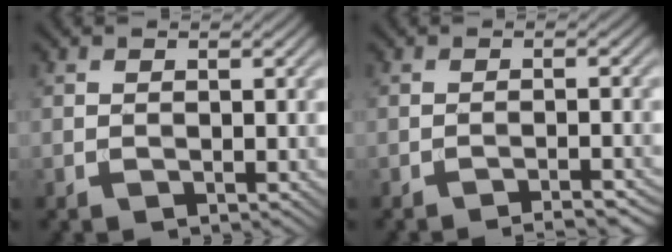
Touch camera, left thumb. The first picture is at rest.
{"total": 2.9, "force": [-2.4, -0.1, 1.7], "torque": [-0.028, 0.016, -0.038]}